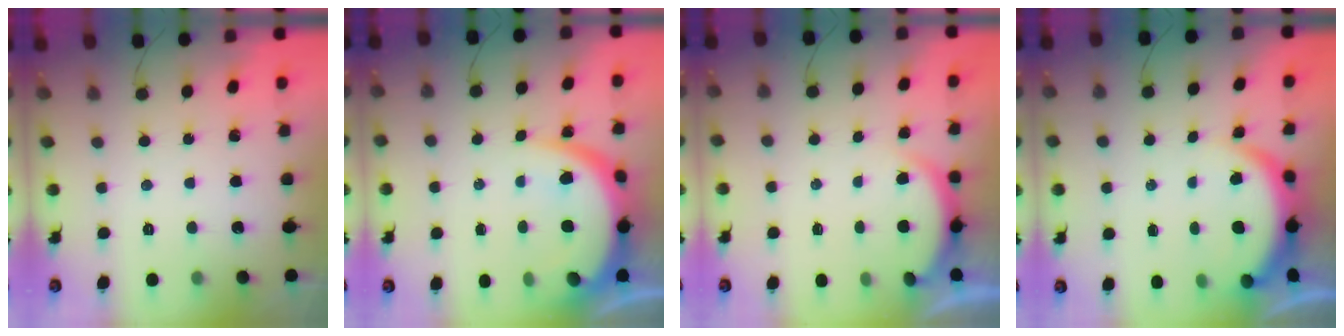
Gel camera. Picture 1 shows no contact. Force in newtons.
{"total": 10.9, "press": 10.9, "slide": 0.9}
{"total": 3.0, "press": 2.9, "slide": 0.6}
{"total": 5.6, "press": 5.5, "slide": 1.3}